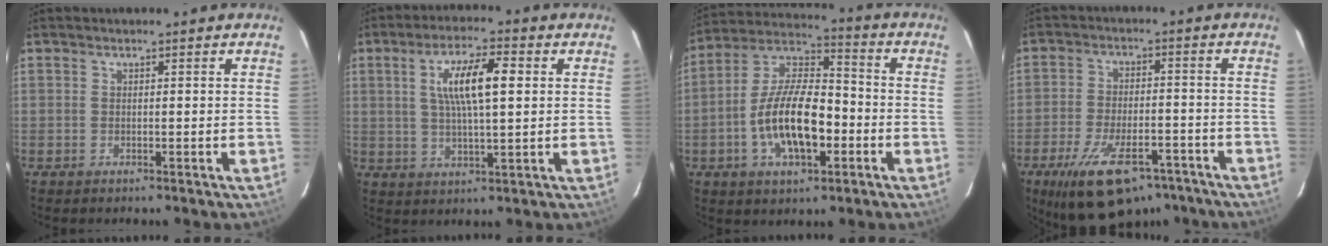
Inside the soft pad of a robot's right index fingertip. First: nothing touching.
{"total": 9.6, "force": [2.3, 2.3, 9.1], "torque": [-0.164, 0.010, 0.042]}
{"total": 15.5, "force": [-4.2, 6.7, 13.3], "torque": [-0.259, 0.010, -0.076]}
{"total": 17.4, "force": [-11.7, 7.6, 10.4], "torque": [-0.205, -0.021, -0.180]}